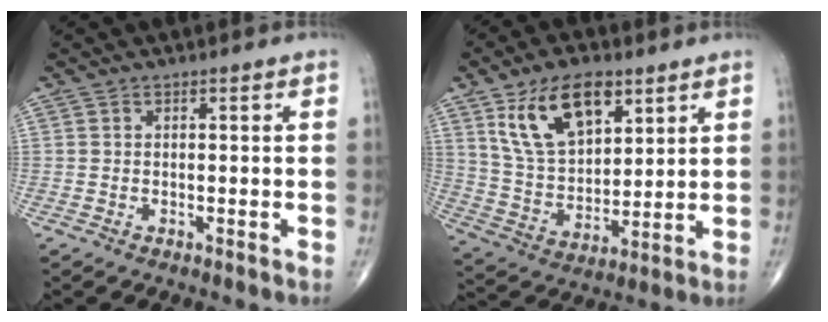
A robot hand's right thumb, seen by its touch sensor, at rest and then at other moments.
{"total": 15.8, "force": [8.1, 8.5, 10.6], "torque": [-0.162, -0.029, 0.160]}